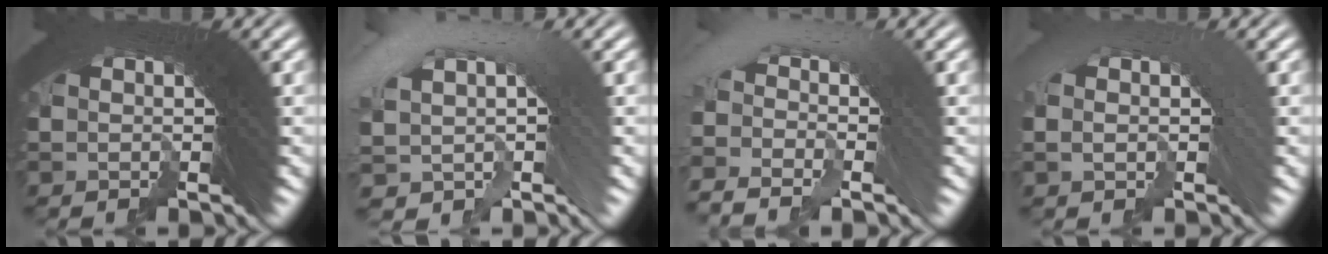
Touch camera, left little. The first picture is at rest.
{"total": 3.1, "force": [0.3, 1.6, 2.6], "torque": [-0.052, 0.014, 0.016]}
{"total": 2.9, "force": [-1.1, 1.4, 2.3], "torque": [-0.020, 0.029, -0.031]}
{"total": 1.2, "force": [-0.2, 0.5, 1.1], "torque": [0.002, 0.016, -0.008]}